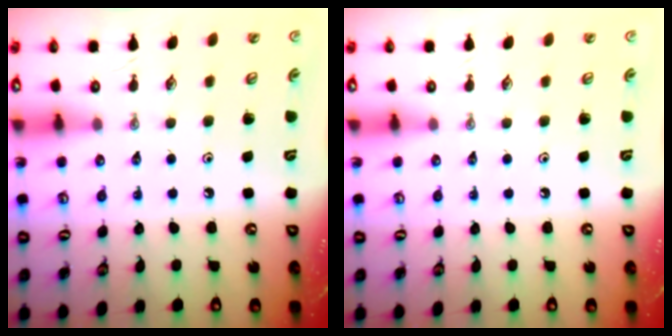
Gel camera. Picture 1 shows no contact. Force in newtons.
{"total": 0.0}